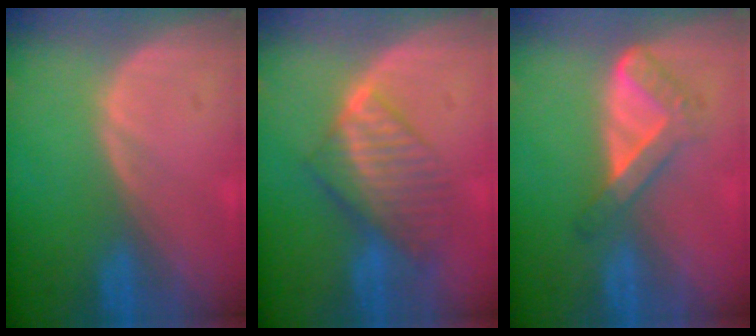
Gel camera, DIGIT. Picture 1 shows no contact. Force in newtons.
{"total": 8.1, "press": 7.1, "slide": 4.0}
{"total": 5.6, "press": 4.8, "slide": 2.9}